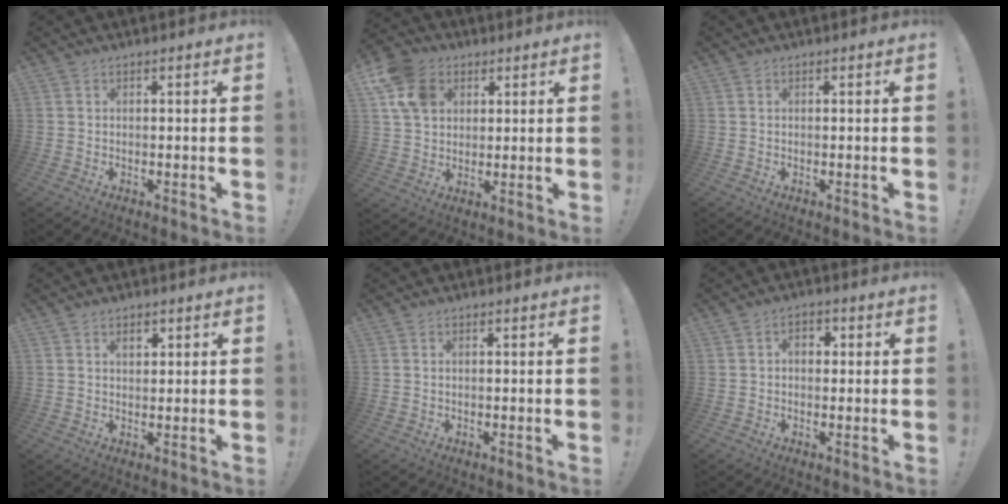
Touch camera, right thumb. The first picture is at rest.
{"total": 11.8, "force": [5.0, 8.9, 5.9], "torque": [-0.096, -0.016, 0.099]}
{"total": 0.0}
{"total": 2.6, "force": [1.6, 1.2, 1.7], "torque": [-0.013, -0.006, 0.023]}
{"total": 0.0}
{"total": 3.1, "force": [0.5, 2.1, 2.3], "torque": [-0.028, 0.001, 0.005]}